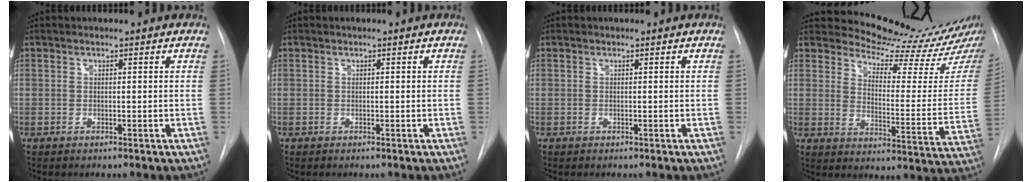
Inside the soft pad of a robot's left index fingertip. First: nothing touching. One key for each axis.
{"total": 0.0}
{"total": 0.0}
{"total": 14.3, "fx": 13.9, "fy": -1.0, "fz": 3.1, "tx": -0.045, "ty": -0.117, "tz": 0.174}